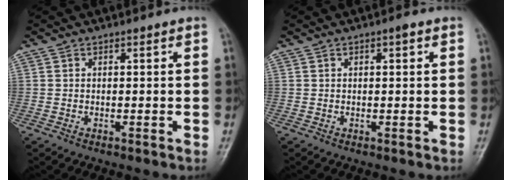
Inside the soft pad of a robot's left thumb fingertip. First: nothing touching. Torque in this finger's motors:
{"motor_torque": [-0.43, -0.30, -0.12, 0.12, -0.05]}